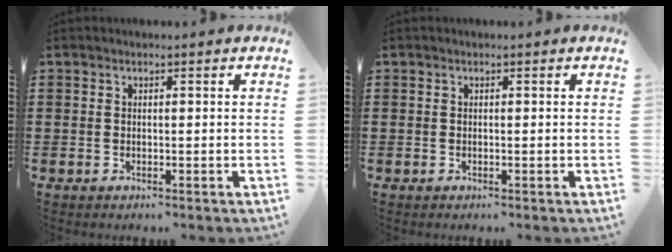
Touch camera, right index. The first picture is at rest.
{"total": 0.0}